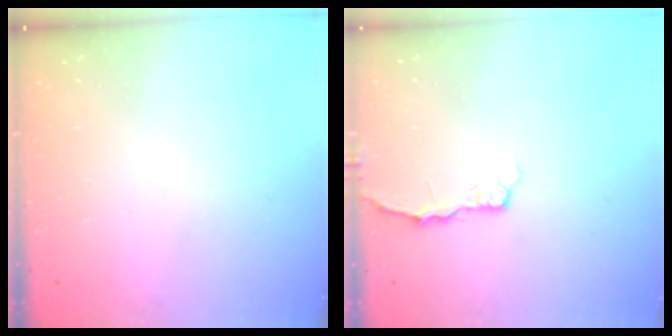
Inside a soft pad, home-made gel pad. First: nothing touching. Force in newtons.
{"total": 2.9, "press": 2.8, "slide": 0.4}